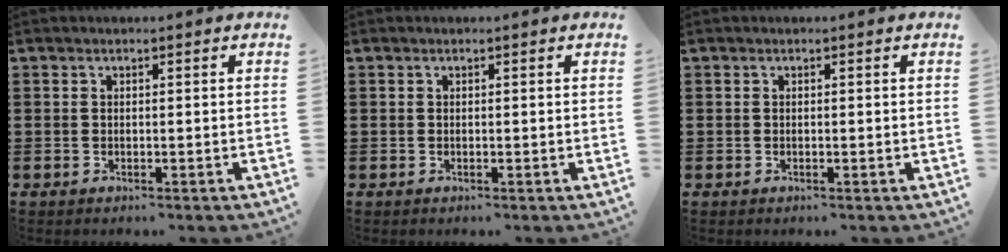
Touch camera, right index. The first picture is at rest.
{"total": 0.0}
{"total": 0.0}